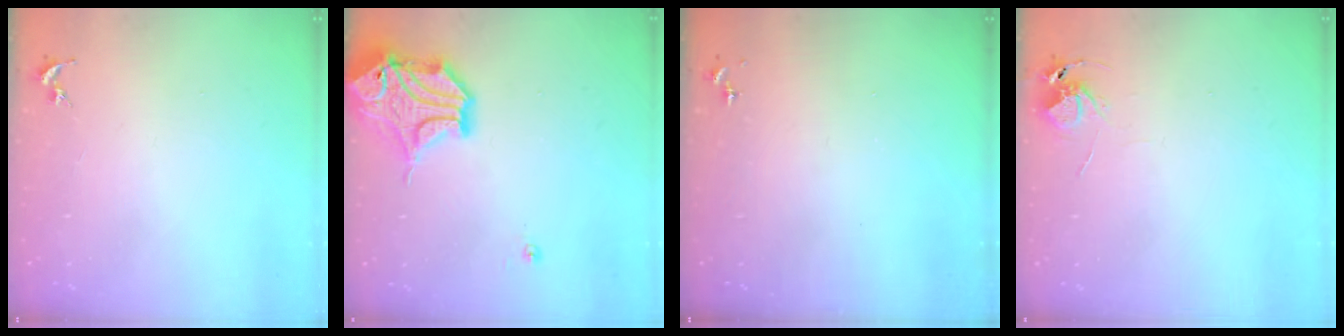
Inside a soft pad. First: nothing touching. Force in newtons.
{"total": 18.1, "press": 17.9, "slide": 2.5}
{"total": 0.0}
{"total": 5.7, "press": 5.7, "slide": 0.3}